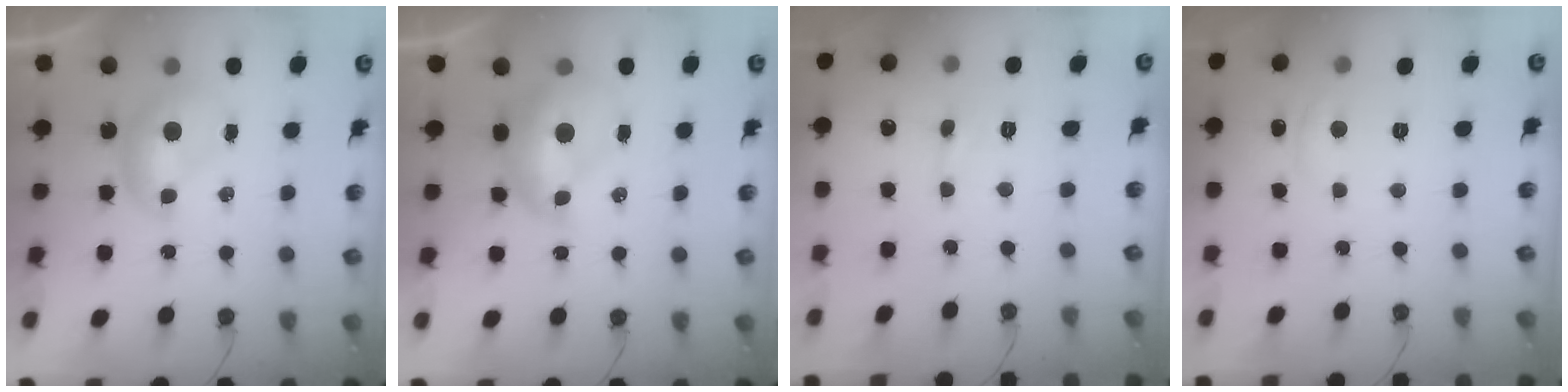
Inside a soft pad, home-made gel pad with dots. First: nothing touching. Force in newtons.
{"total": 2.4, "press": 2.3, "slide": 0.7}
{"total": 1.3, "press": 1.2, "slide": 0.4}
{"total": 1.5, "press": 1.5, "slide": 0.4}